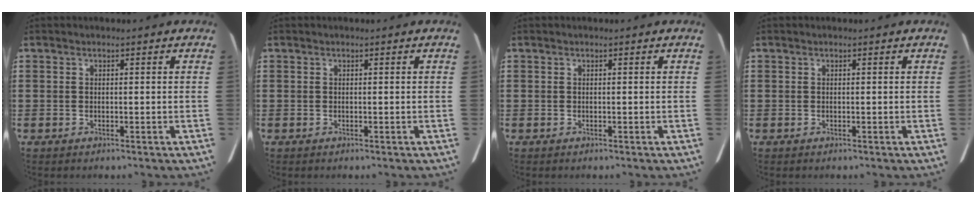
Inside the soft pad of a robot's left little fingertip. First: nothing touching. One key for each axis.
{"total": 0.0}
{"total": 0.0}
{"total": 0.0}